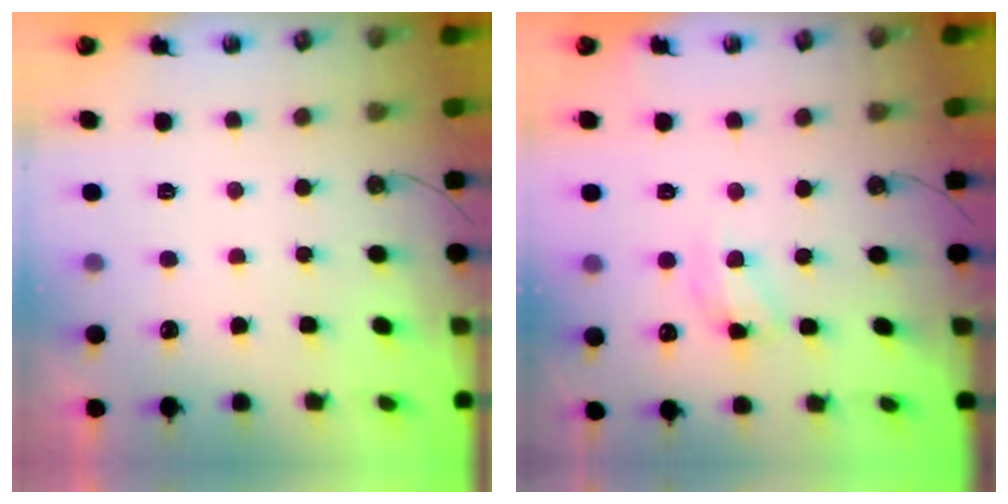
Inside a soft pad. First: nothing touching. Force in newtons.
{"total": 9.5, "press": 9.5, "slide": 0.6}